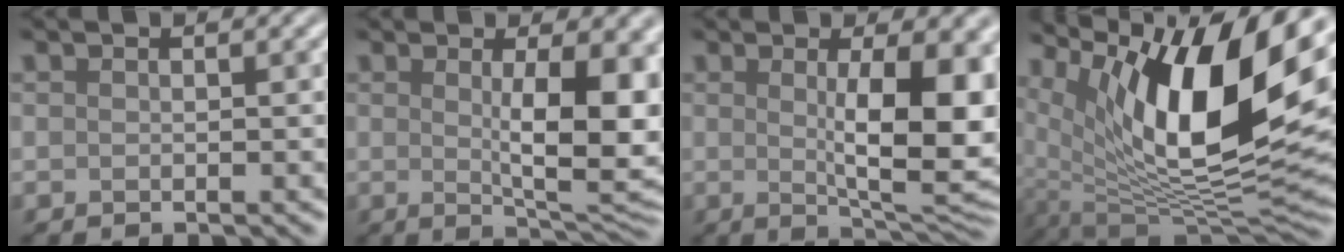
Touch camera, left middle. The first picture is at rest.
{"total": 9.0, "force": [1.0, 2.4, 8.6], "torque": [-0.123, -0.009, 0.023]}
{"total": 10.0, "force": [1.0, 2.7, 9.6], "torque": [-0.133, -0.011, 0.022]}
{"total": 14.5, "force": [6.0, 5.1, 12.1], "torque": [-0.205, -0.001, 0.106]}